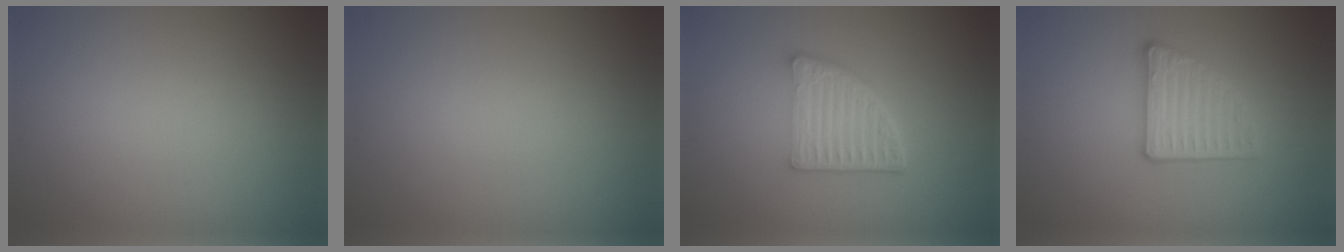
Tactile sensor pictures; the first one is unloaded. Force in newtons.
{"total": 0.0}
{"total": 5.5, "press": 3.9, "slide": 3.9}
{"total": 3.6, "press": 3.1, "slide": 1.8}